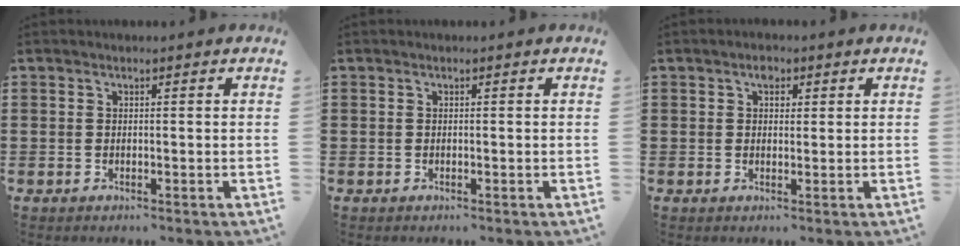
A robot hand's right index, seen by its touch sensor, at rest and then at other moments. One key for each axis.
{"total": 0.0}
{"total": 2.0, "fx": 0.9, "fy": 1.3, "fz": 1.3, "tx": -0.020, "ty": 0.003, "tz": 0.015}